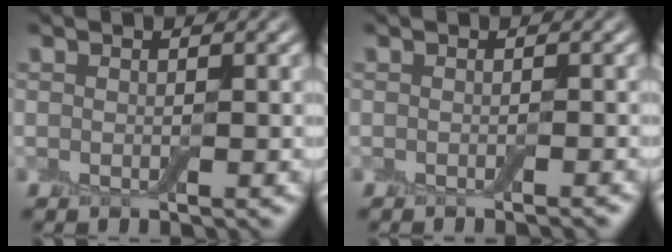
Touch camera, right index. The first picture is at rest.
{"total": 1.1, "force": [-0.8, 0.1, 0.6], "torque": [0.000, 0.000, -0.013]}